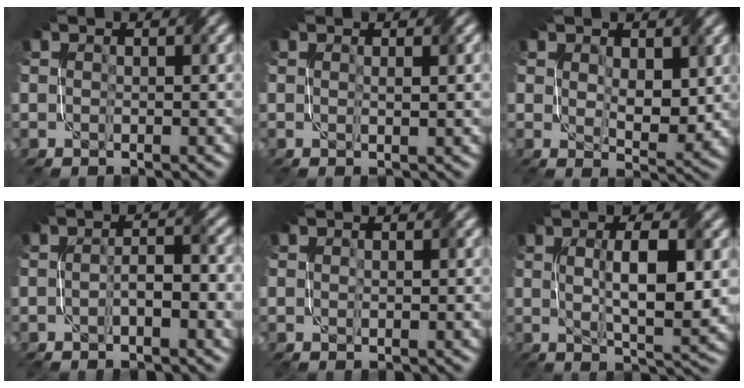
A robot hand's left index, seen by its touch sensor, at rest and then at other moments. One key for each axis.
{"total": 1.2, "fx": 0.3, "fy": 0.1, "fz": 1.2, "tx": -0.016, "ty": 0.001, "tz": 0.003}
{"total": 3.8, "fx": 1.1, "fy": 2.1, "fz": 2.9, "tx": -0.056, "ty": -0.011, "tz": 0.024}
{"total": 3.5, "fx": -0.8, "fy": 1.1, "fz": 3.3, "tx": -0.057, "ty": 0.003, "tz": -0.014}
{"total": 0.7, "fx": 0.3, "fy": 0.3, "fz": 0.6, "tx": -0.010, "ty": -0.001, "tz": 0.007}
{"total": 7.1, "fx": 0.8, "fy": 1.7, "fz": 6.8, "tx": -0.107, "ty": 0.002, "tz": 0.015}